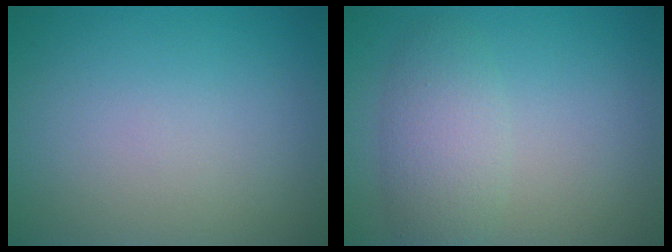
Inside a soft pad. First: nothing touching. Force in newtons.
{"total": 3.5, "press": 3.5, "slide": 0.1}